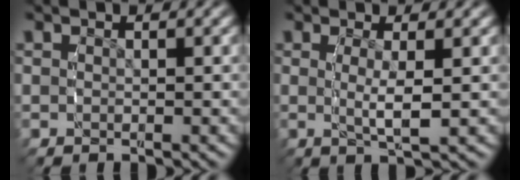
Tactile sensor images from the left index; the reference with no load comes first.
{"total": 2.8, "force": [0.1, 0.4, 2.8], "torque": [-0.057, -0.009, 0.002]}